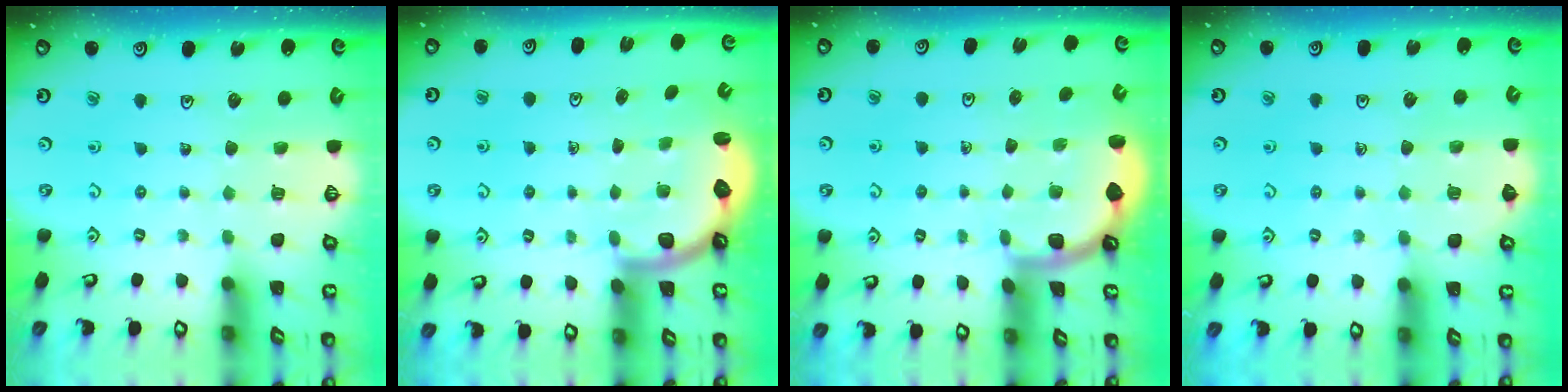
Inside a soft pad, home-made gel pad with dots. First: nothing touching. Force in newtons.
{"total": 2.8, "press": 2.2, "slide": 1.8}
{"total": 1.7, "press": 1.7, "slide": 0.0}
{"total": 3.7, "press": 3.5, "slide": 1.1}